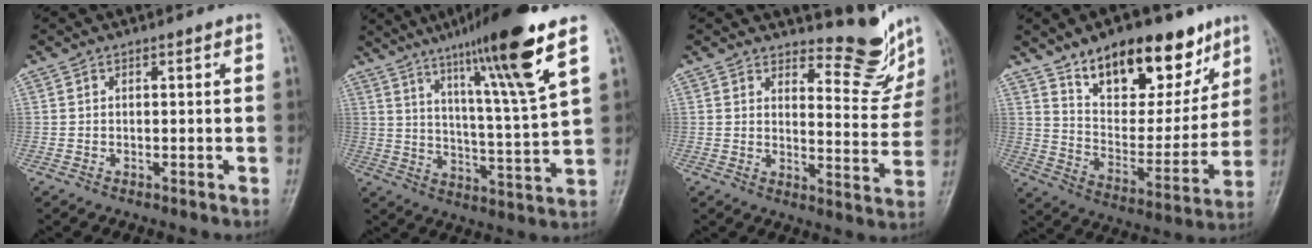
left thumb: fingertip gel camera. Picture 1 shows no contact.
{"total": 17.6, "force": [10.7, 0.3, 14.0], "torque": [-0.219, -0.053, 0.172]}
{"total": 10.1, "force": [9.1, 3.2, 2.9], "torque": [-0.011, -0.092, 0.114]}
{"total": 21.7, "force": [14.1, 10.4, 12.8], "torque": [-0.140, -0.061, 0.231]}